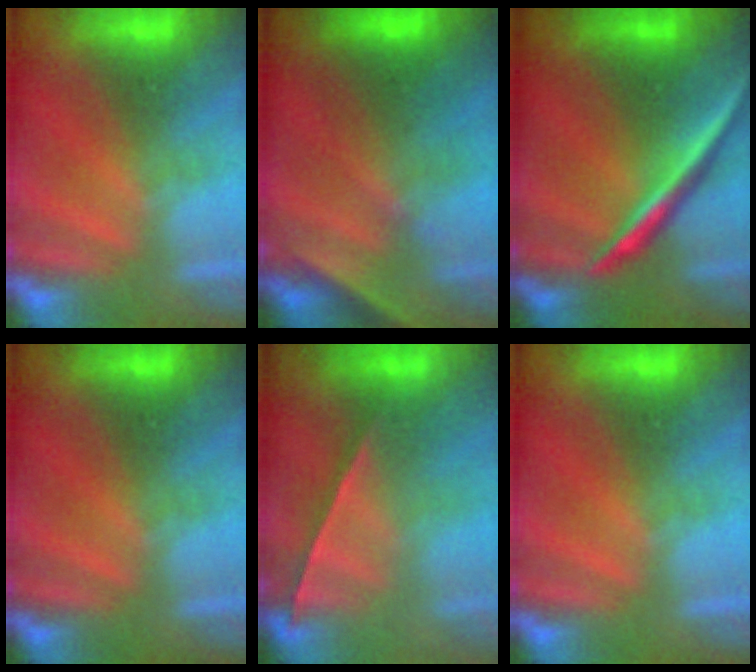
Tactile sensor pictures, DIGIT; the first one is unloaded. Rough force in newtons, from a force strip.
{"total": 6.9}
{"total": 2.2}
{"total": 0.0}
{"total": 1.1}
{"total": 0.0}